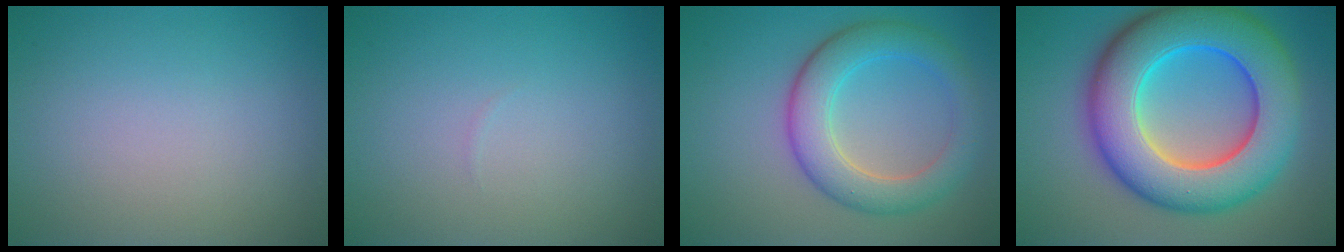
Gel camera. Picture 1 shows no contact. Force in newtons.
{"total": 0.0}
{"total": 5.6, "press": 5.6, "slide": 0.1}
{"total": 13.3, "press": 13.3, "slide": 0.2}